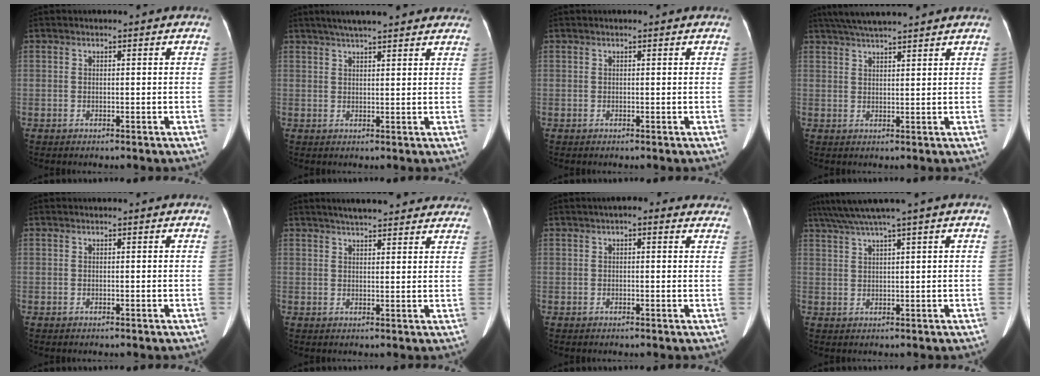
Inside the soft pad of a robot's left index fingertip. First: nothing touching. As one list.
[{"total": 13.0, "force": [11.0, 2.3, 6.5], "torque": [-0.088, 0.040, 0.144]}, {"total": 0.6, "force": [0.6, 0.1, 0.3], "torque": [-0.007, 0.010, 0.010]}, {"total": 9.0, "force": [8.0, 0.4, 4.3], "torque": [-0.073, 0.032, 0.119]}, {"total": 0.0}, {"total": 15.8, "force": [13.9, 3.5, 6.6], "torque": [-0.076, 0.032, 0.173]}, {"total": 5.9, "force": [4.3, 2.0, 3.5], "torque": [-0.031, 0.027, 0.043]}, {"total": 5.7, "force": [4.3, -1.5, 3.5], "torque": [-0.068, 0.023, 0.082]}]